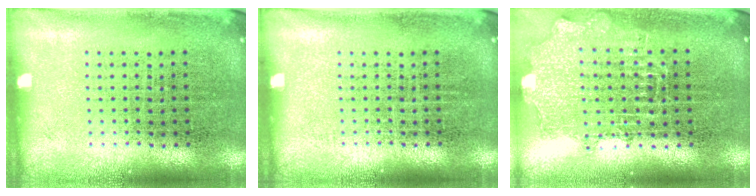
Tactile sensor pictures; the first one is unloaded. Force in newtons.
{"total": 0.0}
{"total": 1.3, "press": 1.1, "slide": 0.6}